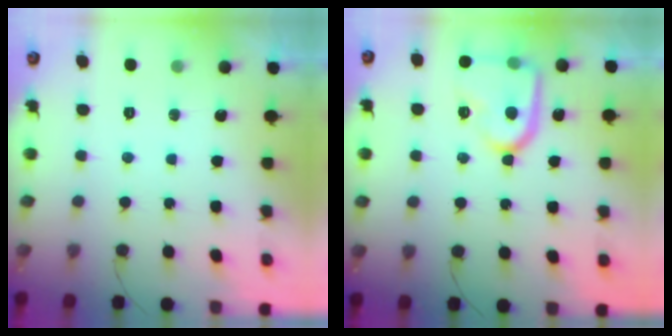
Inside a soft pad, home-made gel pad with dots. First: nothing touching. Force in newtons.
{"total": 16.8, "press": 16.7, "slide": 1.6}